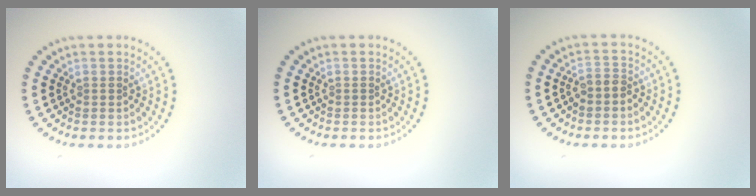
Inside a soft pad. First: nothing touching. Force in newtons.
{"total": 0.0}
{"total": 1.5, "press": 1.3, "slide": 0.8}